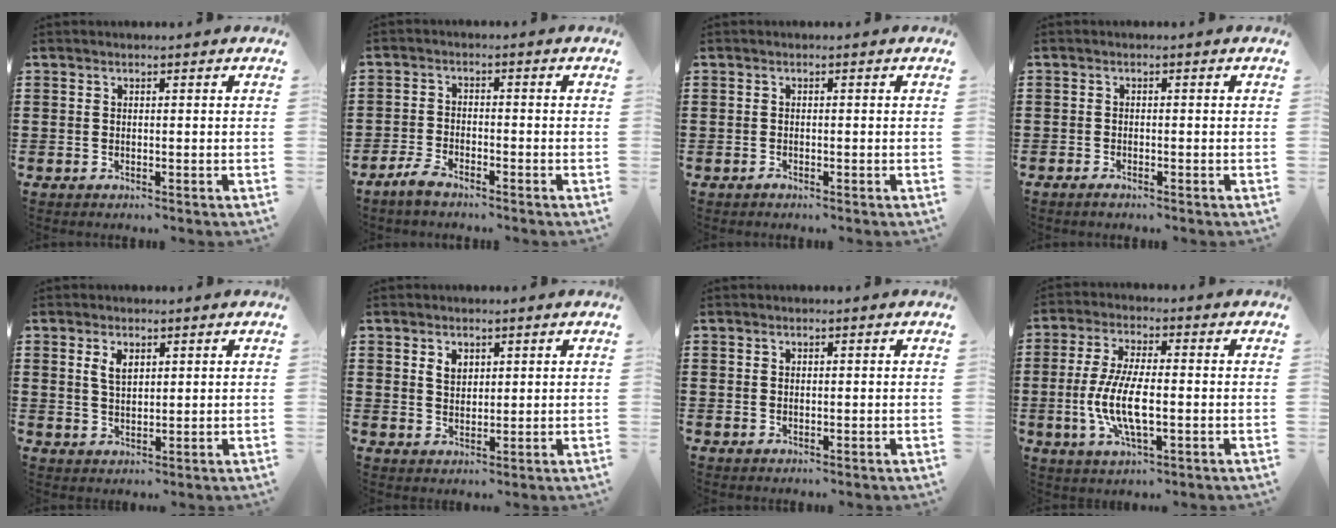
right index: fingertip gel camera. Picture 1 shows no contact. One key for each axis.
{"total": 2.8, "fx": -2.5, "fy": 0.7, "fz": 0.9, "tx": -0.034, "ty": 0.004, "tz": -0.056}
{"total": 0.6, "fx": -0.5, "fy": 0.2, "fz": 0.1, "tx": -0.002, "ty": 0.000, "tz": -0.011}
{"total": 0.9, "fx": -0.8, "fy": 0.2, "fz": 0.3, "tx": -0.009, "ty": -0.003, "tz": -0.015}
{"total": 2.9, "fx": 1.4, "fy": 1.5, "fz": 2.0, "tx": -0.044, "ty": 0.006, "tz": 0.024}
{"total": 2.5, "fx": 1.3, "fy": 1.8, "fz": 1.3, "tx": -0.031, "ty": 0.007, "tz": 0.023}
{"total": 0.5, "fx": 0.2, "fy": 0.4, "fz": 0.2, "tx": -0.005, "ty": 0.002, "tz": 0.004}
{"total": 9.0, "fx": -1.9, "fy": 3.1, "fz": 8.2, "tx": -0.180, "ty": -0.011, "tz": -0.039}